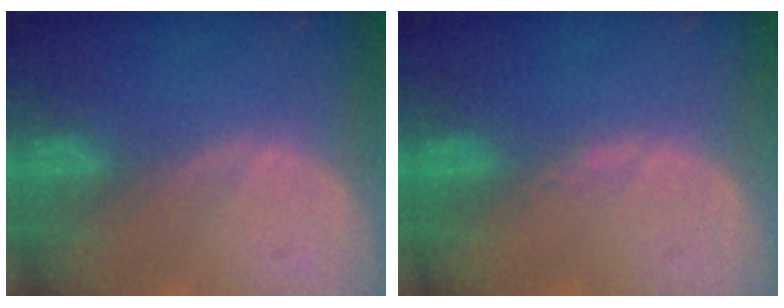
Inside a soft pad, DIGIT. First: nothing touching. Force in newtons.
{"total": 0.6, "press": 0.5, "slide": 0.4}